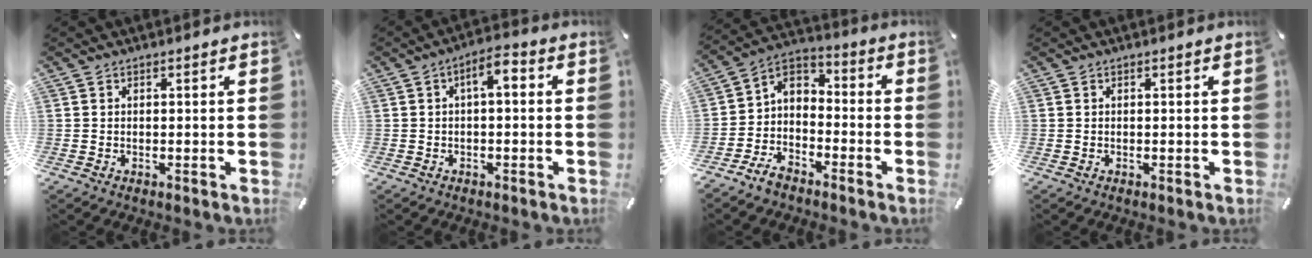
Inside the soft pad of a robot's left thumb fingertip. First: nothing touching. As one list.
[{"total": 4.8, "force": [0.0, 1.9, 4.4], "torque": [-0.077, 0.012, -0.005]}, {"total": 5.7, "force": [-3.8, 4.1, 1.4], "torque": [-0.033, 0.018, -0.079]}, {"total": 0.0}]